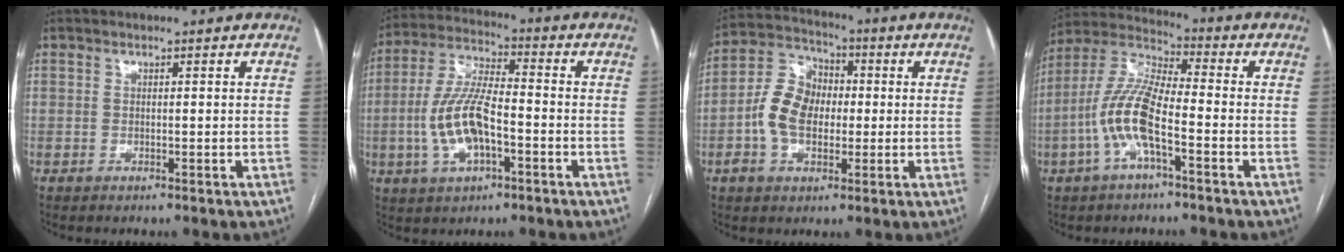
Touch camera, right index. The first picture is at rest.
{"total": 11.3, "force": [-2.7, 3.9, 10.3], "torque": [-0.224, 0.007, -0.050]}
{"total": 9.9, "force": [-1.1, 6.6, 7.2], "torque": [-0.170, 0.032, -0.023]}
{"total": 10.9, "force": [-3.5, 2.6, 10.1], "torque": [-0.227, 0.013, -0.072]}